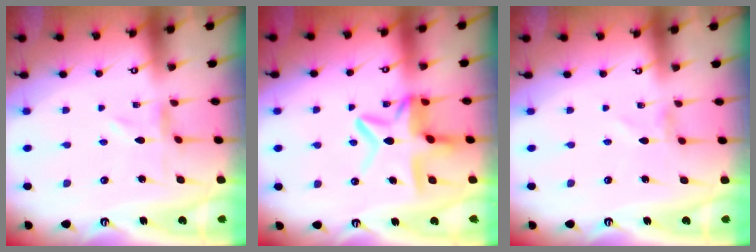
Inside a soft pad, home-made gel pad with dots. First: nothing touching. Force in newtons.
{"total": 11.7, "press": 11.7, "slide": 1.3}
{"total": 1.0, "press": 1.0, "slide": 0.1}